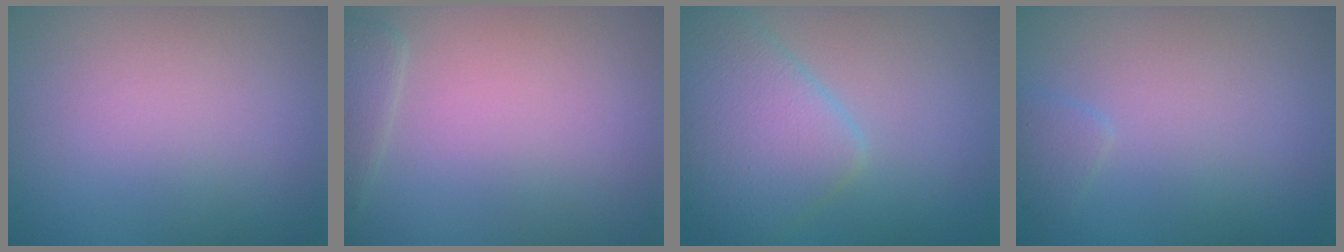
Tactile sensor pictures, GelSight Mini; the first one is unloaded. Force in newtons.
{"total": 1.2, "press": 1.2, "slide": 0.1}
{"total": 5.6, "press": 5.6, "slide": 0.3}
{"total": 1.0, "press": 0.9, "slide": 0.1}